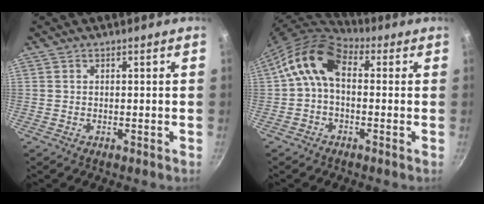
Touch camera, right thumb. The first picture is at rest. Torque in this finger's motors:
{"motor_torque": [1.24, 1.98, 1.20, -0.59, 0.22]}